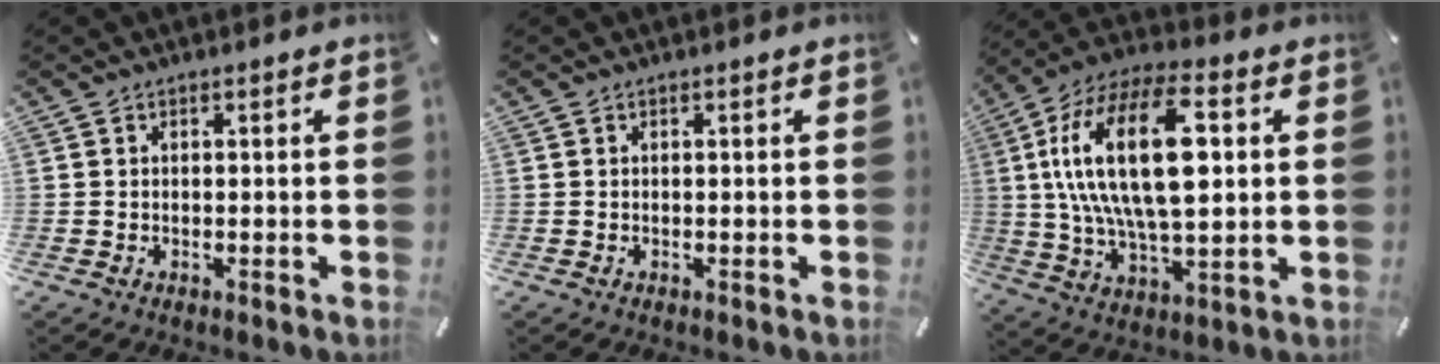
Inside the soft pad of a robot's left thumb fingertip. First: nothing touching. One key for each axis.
{"total": 0.0}
{"total": 23.2, "fx": 4.3, "fy": 10.8, "fz": 20.1, "tx": -0.415, "ty": -0.005, "tz": 0.057}